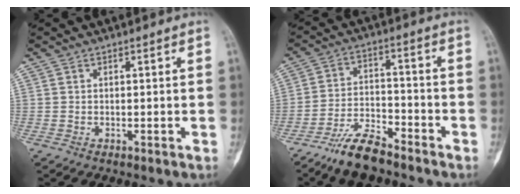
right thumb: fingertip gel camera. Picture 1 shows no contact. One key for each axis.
{"total": 9.2, "fx": -7.4, "fy": 3.0, "fz": 4.6, "tx": -0.084, "ty": 0.044, "tz": -0.140}